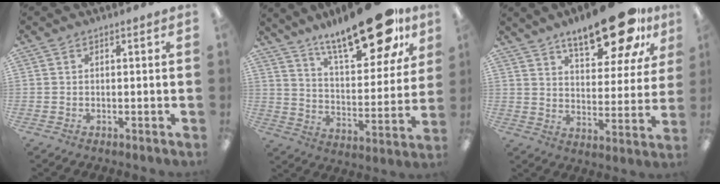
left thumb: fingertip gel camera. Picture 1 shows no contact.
{"total": 23.7, "force": [17.1, 8.0, 14.2], "torque": [-0.214, -0.103, 0.284]}
{"total": 19.0, "force": [13.0, 7.1, 12.0], "torque": [-0.174, -0.068, 0.211]}